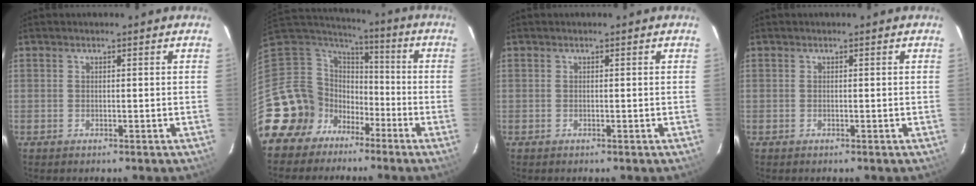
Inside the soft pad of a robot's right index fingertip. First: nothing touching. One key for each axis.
{"total": 13.7, "fx": -7.2, "fy": 11.3, "fz": 2.7, "tx": -0.082, "ty": 0.038, "tz": -0.141}
{"total": 0.0}
{"total": 0.0}